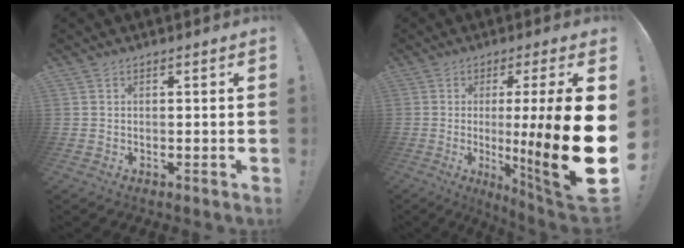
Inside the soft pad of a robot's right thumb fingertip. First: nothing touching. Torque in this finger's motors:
{"motor_torque": [-0.08, 1.88, 2.57, -0.20, 0.41]}